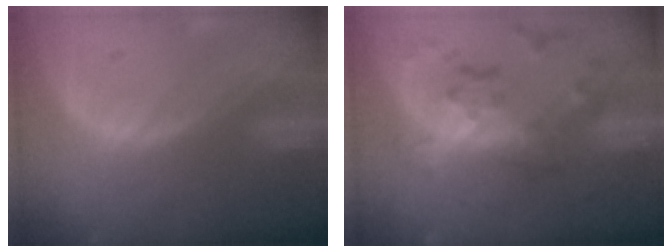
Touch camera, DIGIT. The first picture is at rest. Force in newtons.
{"total": 8.7, "press": 7.6, "slide": 4.2}